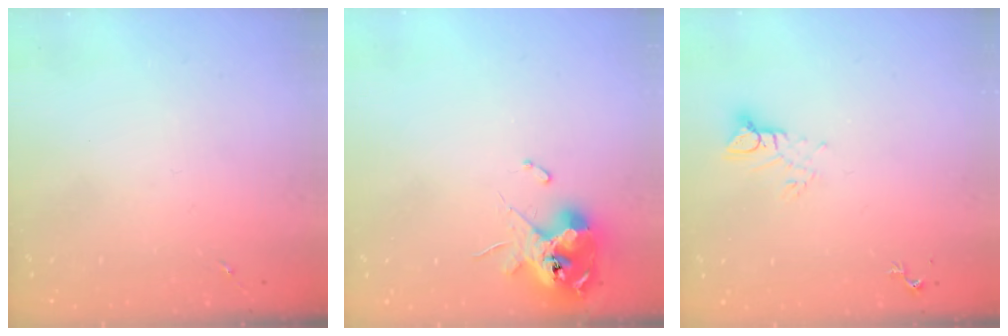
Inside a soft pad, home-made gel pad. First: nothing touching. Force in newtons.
{"total": 12.4, "press": 12.2, "slide": 1.8}
{"total": 5.7, "press": 5.7, "slide": 0.3}